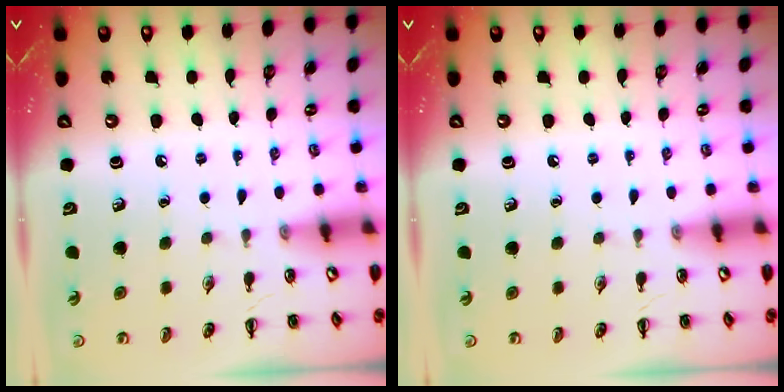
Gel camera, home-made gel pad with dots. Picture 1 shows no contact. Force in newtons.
{"total": 0.0}